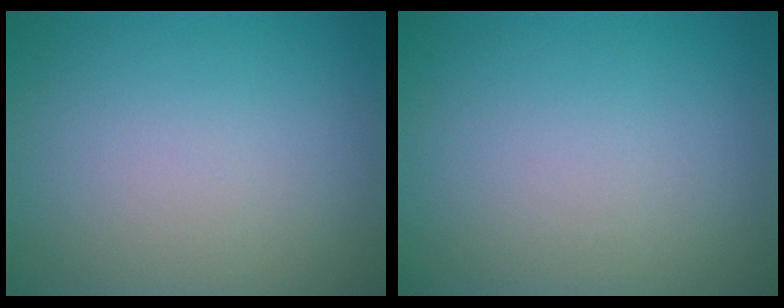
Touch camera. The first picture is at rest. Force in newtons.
{"total": 0.0}